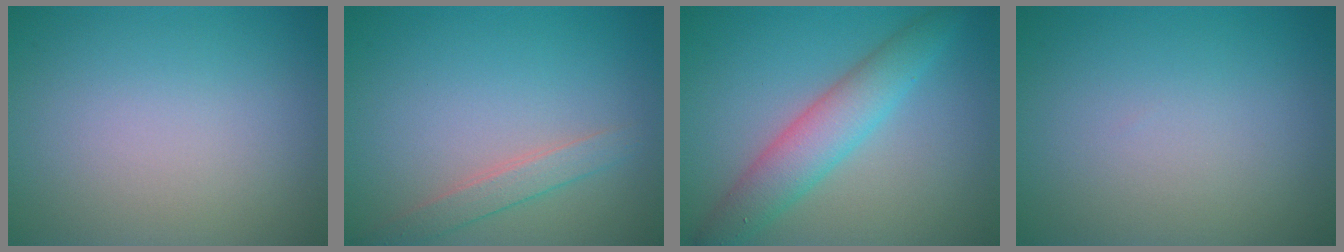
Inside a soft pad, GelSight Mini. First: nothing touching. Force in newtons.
{"total": 1.9, "press": 1.9, "slide": 0.0}
{"total": 4.7, "press": 4.7, "slide": 0.1}
{"total": 0.0}